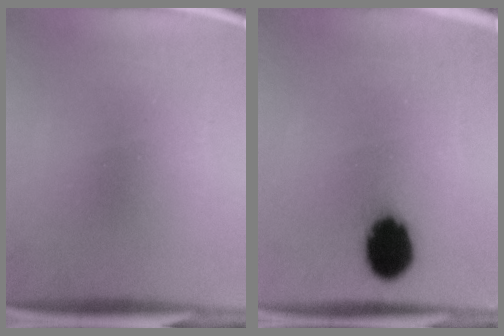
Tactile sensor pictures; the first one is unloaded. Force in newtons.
{"total": 11.8}